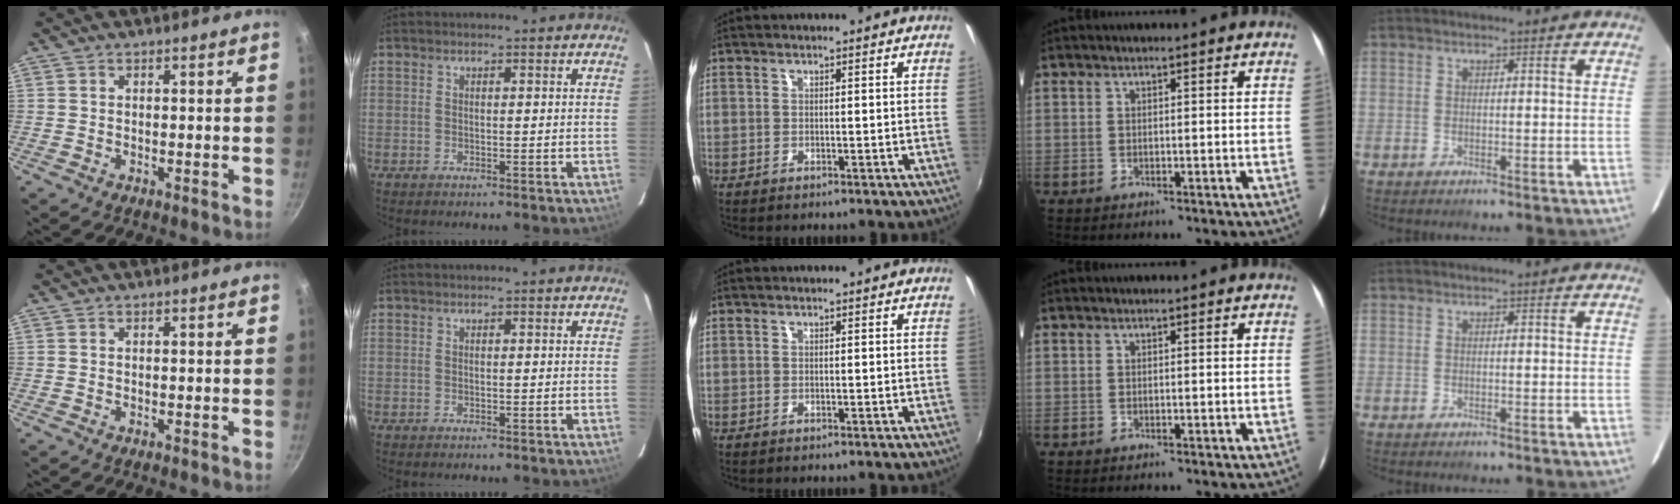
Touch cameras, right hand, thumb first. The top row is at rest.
{}